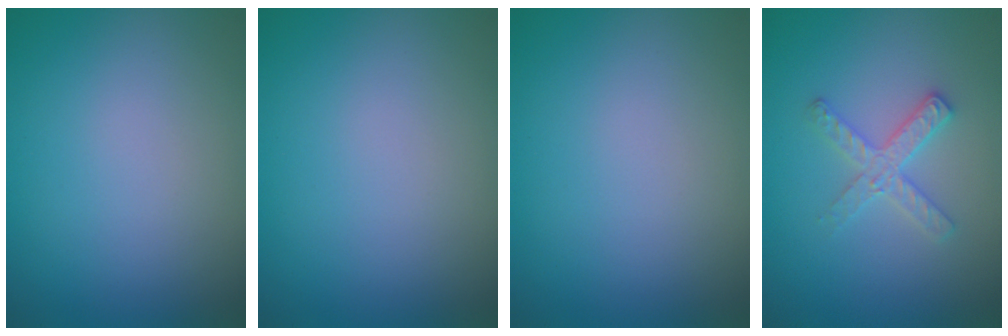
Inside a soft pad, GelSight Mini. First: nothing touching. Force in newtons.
{"total": 0.0}
{"total": 0.0}
{"total": 2.6, "press": 2.5, "slide": 0.4}